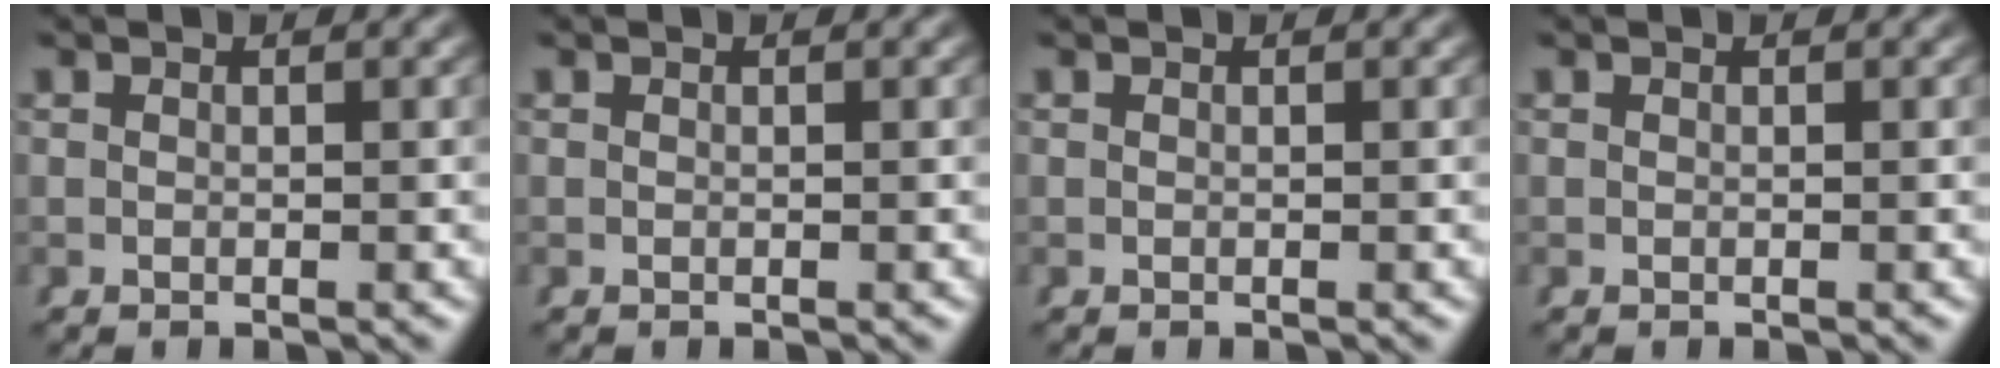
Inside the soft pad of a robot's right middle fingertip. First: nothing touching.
{"total": 0.0}
{"total": 0.0}
{"total": 0.0}